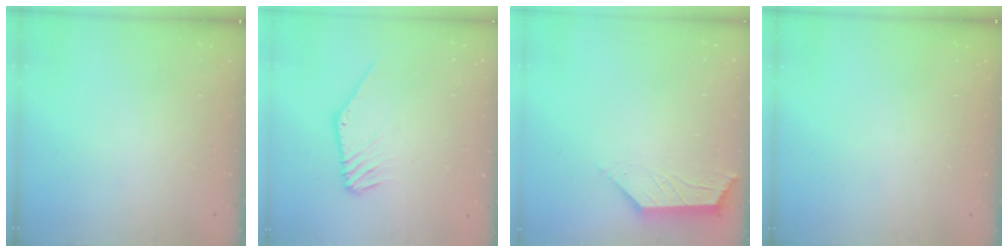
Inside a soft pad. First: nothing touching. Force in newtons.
{"total": 3.6, "press": 3.5, "slide": 0.2}
{"total": 2.7, "press": 2.7, "slide": 0.5}
{"total": 0.0}